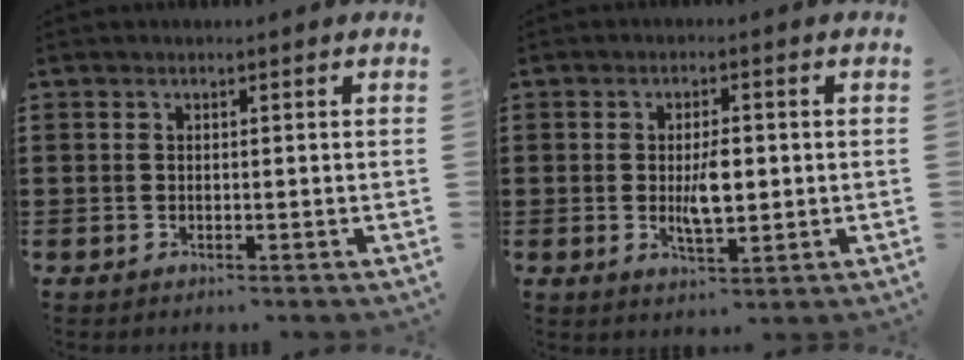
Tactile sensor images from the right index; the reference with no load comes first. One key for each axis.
{"total": 4.7, "fx": -0.2, "fy": 1.9, "fz": 4.3, "tx": -0.078, "ty": -0.003, "tz": -0.008}